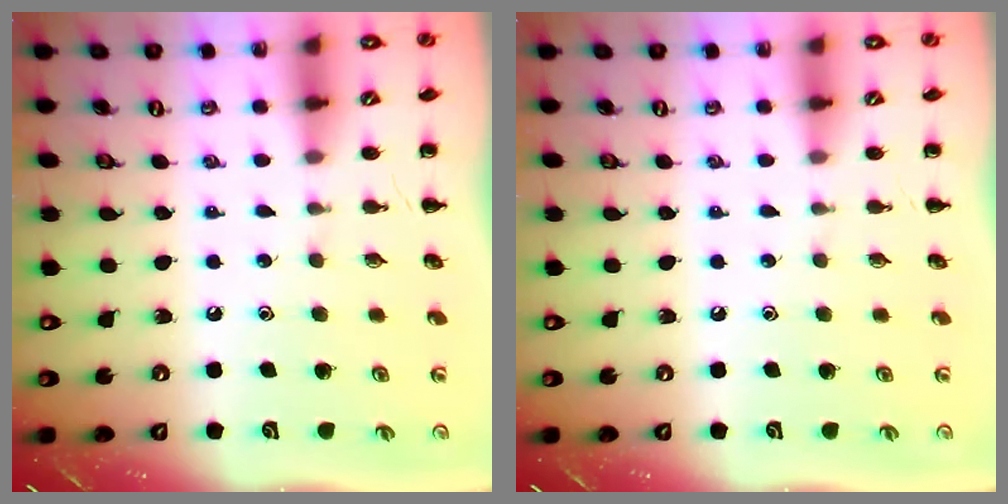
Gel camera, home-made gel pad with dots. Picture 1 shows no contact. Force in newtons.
{"total": 0.0}